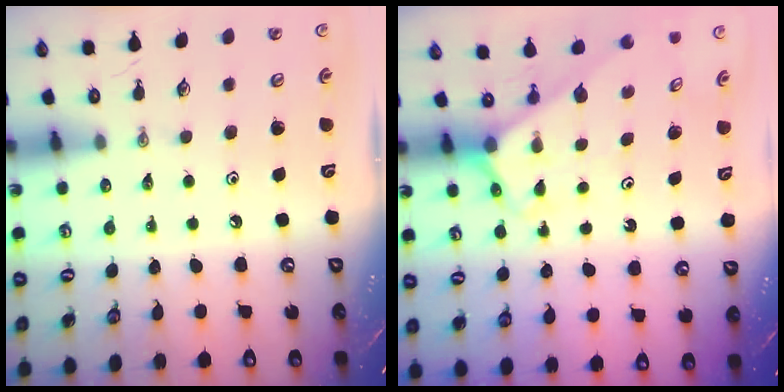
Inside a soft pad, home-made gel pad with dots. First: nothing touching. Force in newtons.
{"total": 2.5, "press": 2.5, "slide": 0.2}